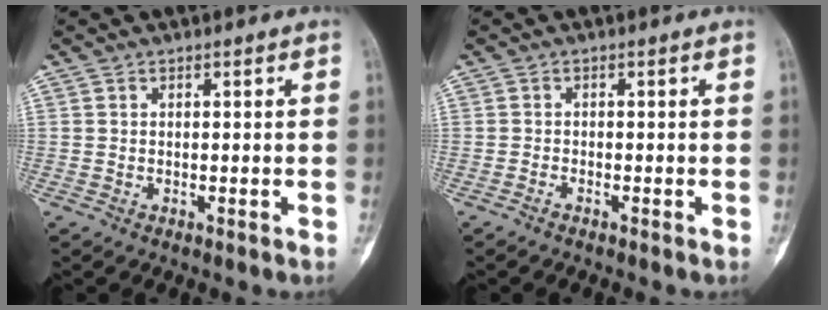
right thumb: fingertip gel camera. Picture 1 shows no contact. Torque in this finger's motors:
{"motor_torque": [-0.61, -0.47, -0.25, 0.09, -0.08]}